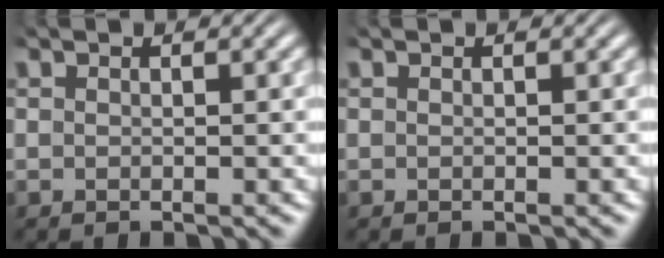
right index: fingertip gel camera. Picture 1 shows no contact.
{"total": 0.0}